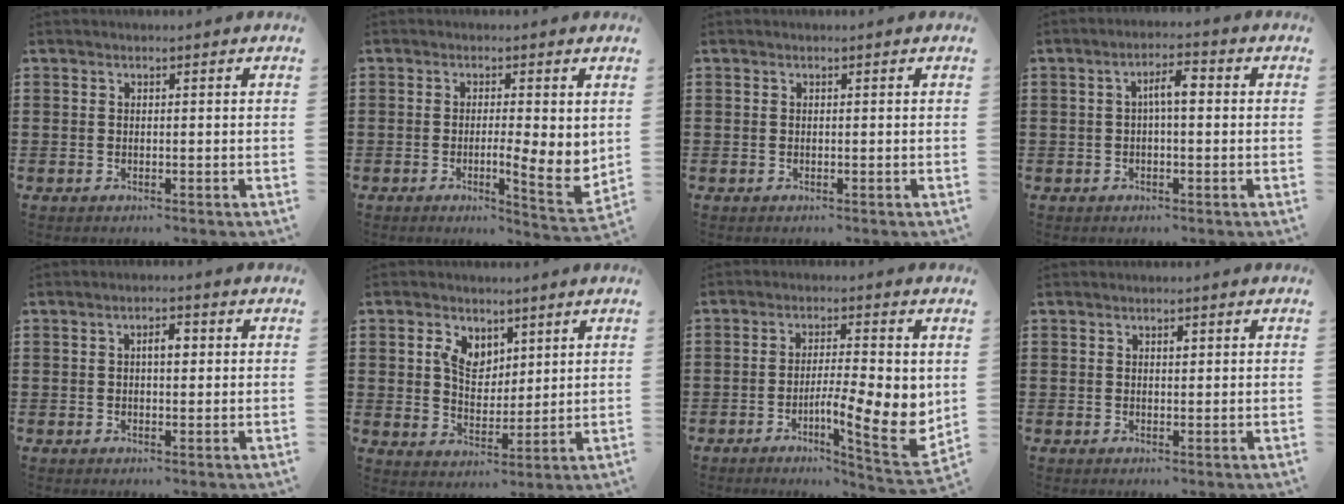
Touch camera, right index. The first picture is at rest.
{"total": 5.4, "force": [-0.2, 1.4, 5.3], "torque": [-0.068, -0.017, -0.004]}
{"total": 0.0}
{"total": 3.8, "force": [0.1, 1.0, 3.7], "torque": [-0.070, 0.012, -0.003]}
{"total": 2.7, "force": [0.2, 1.0, 2.5], "torque": [-0.040, 0.002, 0.000]}
{"total": 5.4, "force": [1.2, 3.9, 3.4], "torque": [-0.072, 0.013, 0.017]}
{"total": 9.9, "force": [-1.7, 2.7, 9.4], "torque": [-0.132, -0.013, -0.022]}
{"total": 0.9, "force": [0.4, 0.4, 0.7], "torque": [-0.013, 0.003, 0.006]}